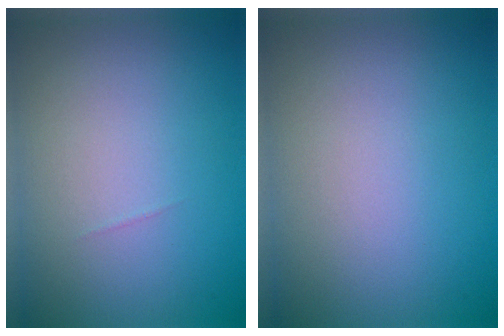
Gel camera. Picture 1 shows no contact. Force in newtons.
{"total": 0.0}